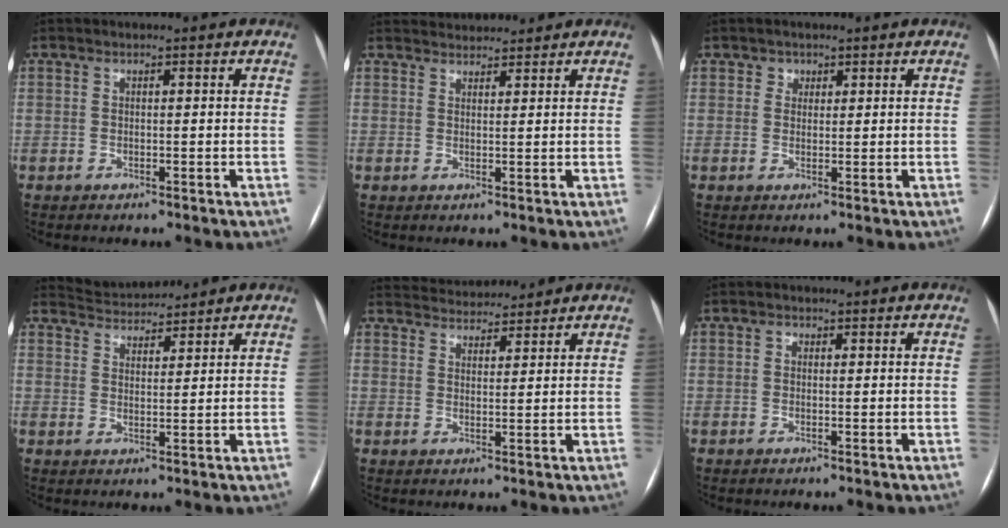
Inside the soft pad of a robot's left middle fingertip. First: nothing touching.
{"total": 3.5, "force": [3.5, 0.4, -0.1], "torque": [-0.006, 0.025, 0.058]}
{"total": 1.5, "force": [0.8, 1.3, 0.1], "torque": [0.006, -0.002, 0.007]}
{"total": 4.5, "force": [4.5, 0.1, -0.4], "torque": [-0.004, 0.017, 0.079]}
{"total": 6.7, "force": [6.6, 0.9, 0.6], "torque": [-0.015, 0.024, 0.099]}
{"total": 0.6, "force": [0.1, 0.5, 0.3], "torque": [-0.004, 0.001, 0.000]}